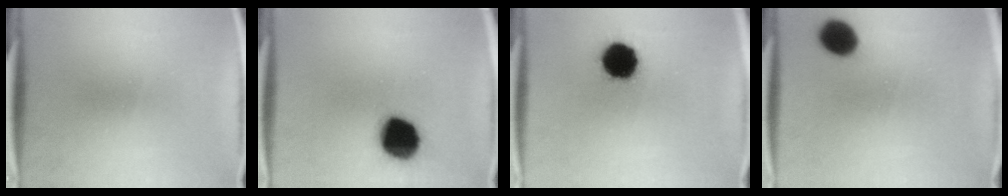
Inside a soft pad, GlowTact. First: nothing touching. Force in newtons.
{"total": 15.1}
{"total": 13.5}
{"total": 8.2}